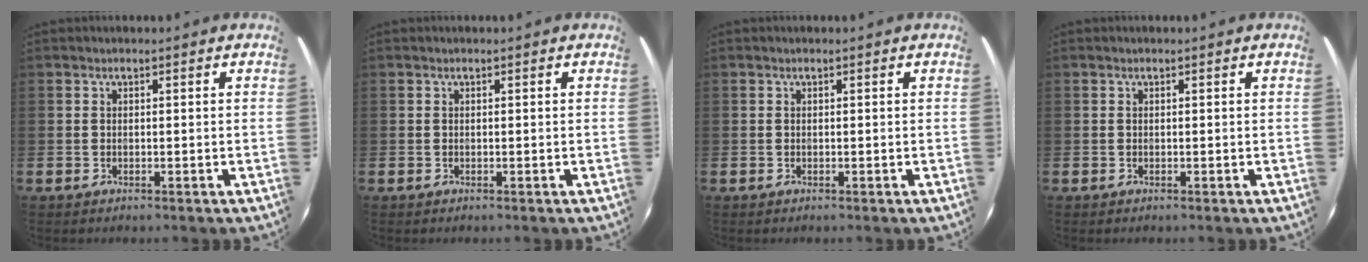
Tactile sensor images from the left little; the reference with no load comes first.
{"total": 0.0}
{"total": 0.0}
{"total": 0.0}